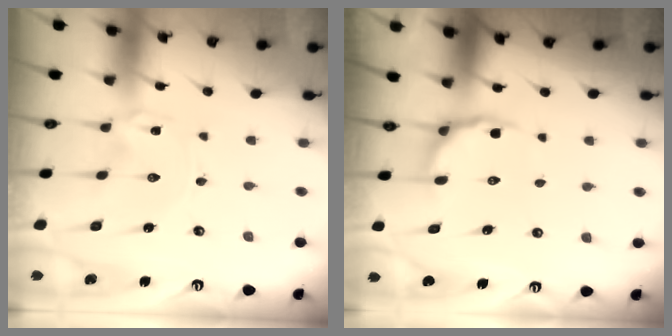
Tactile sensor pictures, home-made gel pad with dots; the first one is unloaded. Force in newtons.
{"total": 4.6, "press": 4.0, "slide": 2.2}